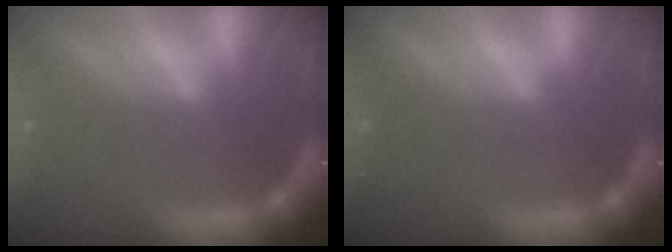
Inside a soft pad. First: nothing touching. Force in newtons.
{"total": 0.0}